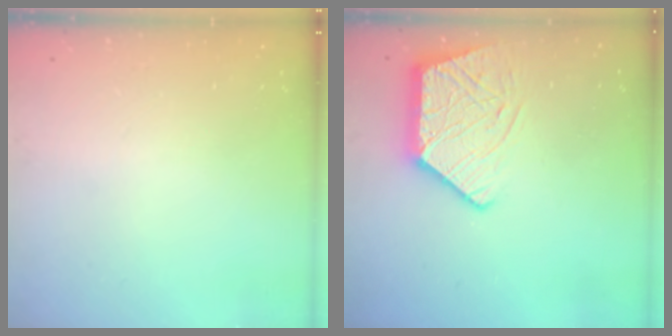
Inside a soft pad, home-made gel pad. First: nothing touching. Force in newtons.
{"total": 14.1, "press": 14.1, "slide": 1.4}